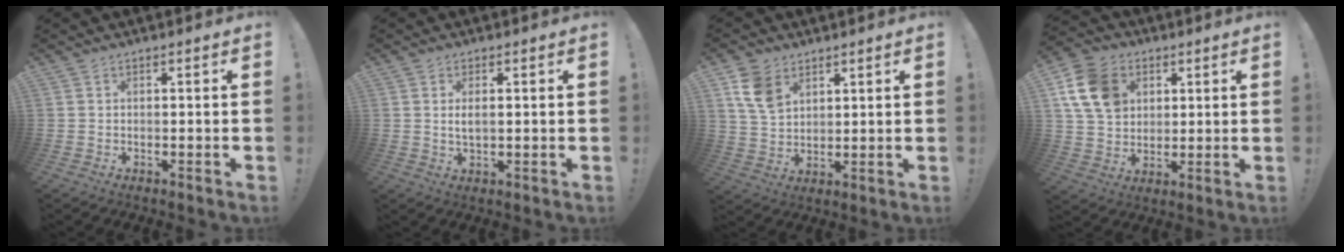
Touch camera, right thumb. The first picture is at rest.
{"total": 2.9, "force": [0.5, 1.2, 2.6], "torque": [-0.043, -0.001, 0.008]}
{"total": 10.1, "force": [5.4, 6.8, 5.1], "torque": [-0.082, -0.016, 0.109]}
{"total": 15.5, "force": [5.2, 12.2, 8.1], "torque": [-0.127, -0.010, 0.108]}